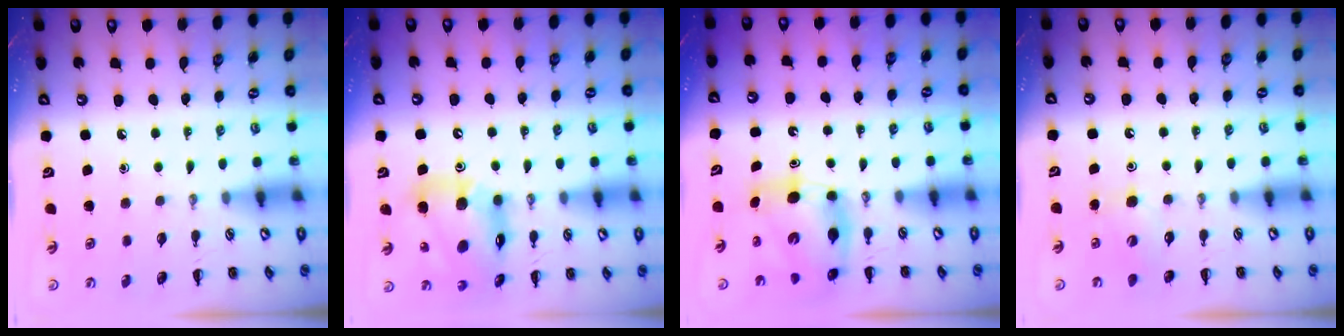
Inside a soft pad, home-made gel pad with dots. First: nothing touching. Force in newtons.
{"total": 17.4, "press": 16.9, "slide": 4.0}
{"total": 7.0, "press": 6.8, "slide": 1.8}
{"total": 4.9, "press": 4.7, "slide": 1.4}